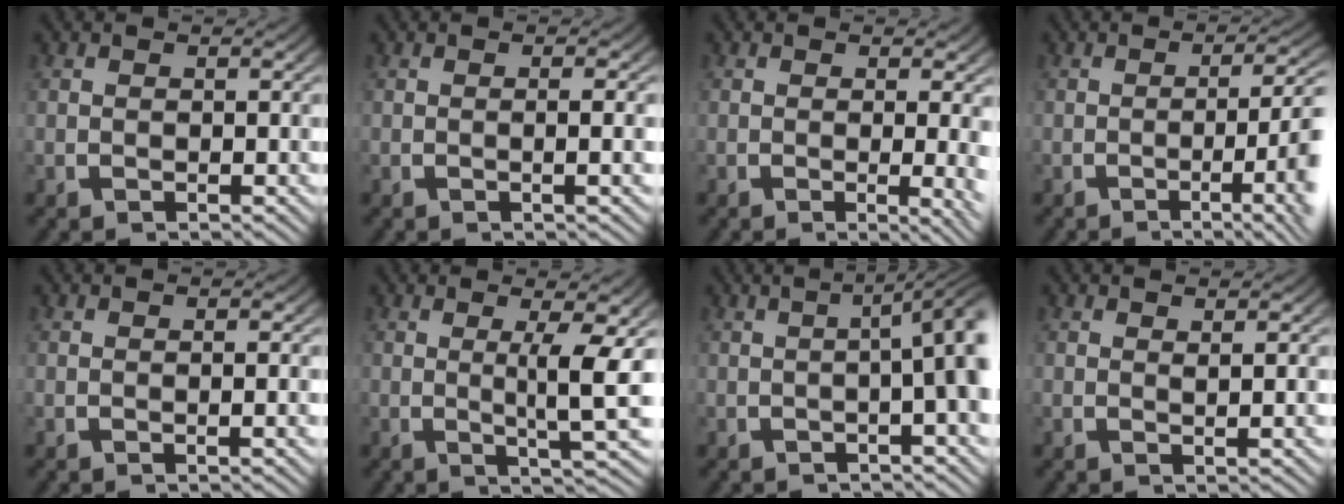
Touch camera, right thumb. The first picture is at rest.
{"total": 1.3, "force": [0.1, -0.3, 1.2], "torque": [-0.025, 0.006, -0.001]}
{"total": 2.6, "force": [-0.2, 0.5, 2.6], "torque": [-0.033, -0.009, -0.003]}
{"total": 7.1, "force": [-2.6, 2.2, 6.2], "torque": [-0.100, -0.008, -0.038]}
{"total": 0.6, "force": [0.1, -0.2, 0.6], "torque": [-0.014, 0.004, 0.000]}
{"total": 5.4, "force": [0.7, 0.7, 5.3], "torque": [-0.089, -0.002, 0.009]}
{"total": 6.3, "force": [0.6, 1.9, 5.9], "torque": [-0.076, 0.019, 0.000]}
{"total": 0.9, "force": [0.7, -0.2, 0.6], "torque": [-0.012, 0.000, 0.013]}